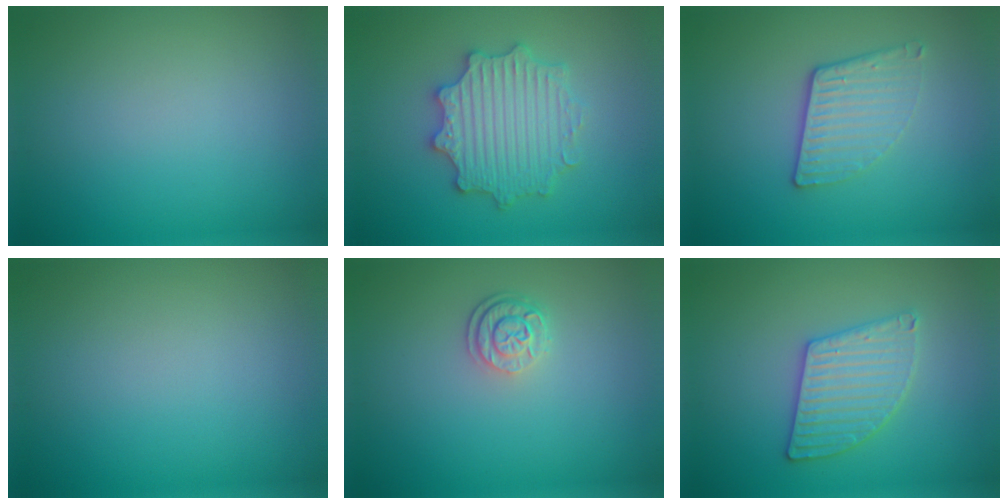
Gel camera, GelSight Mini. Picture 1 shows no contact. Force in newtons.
{"total": 5.5, "press": 5.4, "slide": 1.0}
{"total": 3.3, "press": 2.6, "slide": 1.9}
{"total": 0.0}
{"total": 2.5, "press": 1.9, "slide": 1.6}
{"total": 3.6, "press": 3.6, "slide": 0.3}